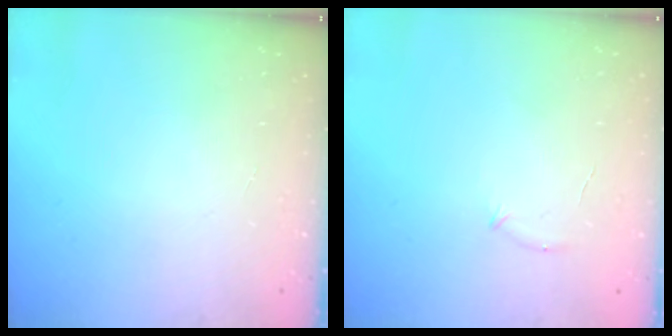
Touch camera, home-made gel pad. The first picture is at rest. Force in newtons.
{"total": 4.7, "press": 4.5, "slide": 1.3}